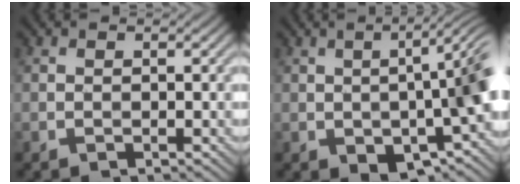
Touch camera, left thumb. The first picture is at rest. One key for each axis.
{"total": 11.7, "fx": -2.9, "fy": 4.6, "fz": 10.3, "tx": -0.136, "ty": -0.008, "tz": -0.038}